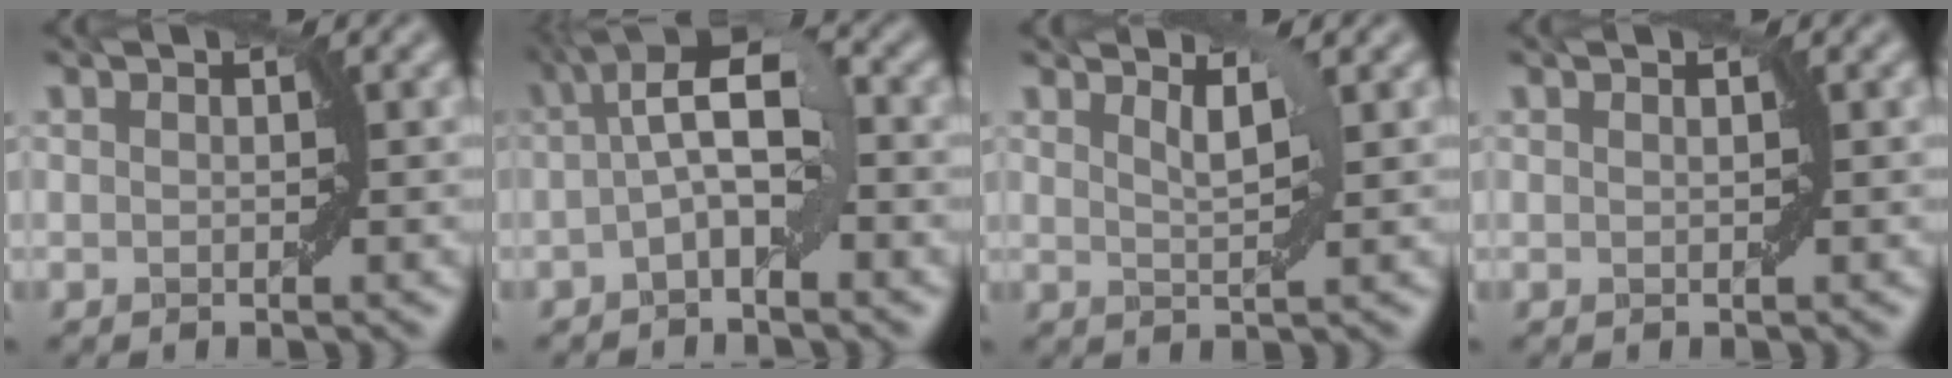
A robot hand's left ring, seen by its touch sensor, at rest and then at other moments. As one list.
[{"total": 5.2, "force": [-0.2, 2.0, 4.8], "torque": [-0.082, 0.021, -0.015]}, {"total": 1.9, "force": [1.2, 0.3, 1.4], "torque": [-0.016, -0.004, 0.023]}, {"total": 0.0}]